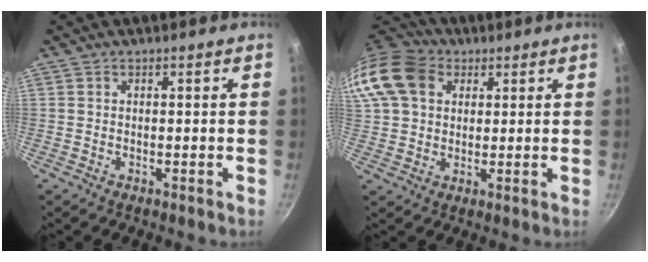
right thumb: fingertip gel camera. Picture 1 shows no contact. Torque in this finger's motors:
{"motor_torque": [0.11, 0.95, 0.27, -0.13, 0.27]}